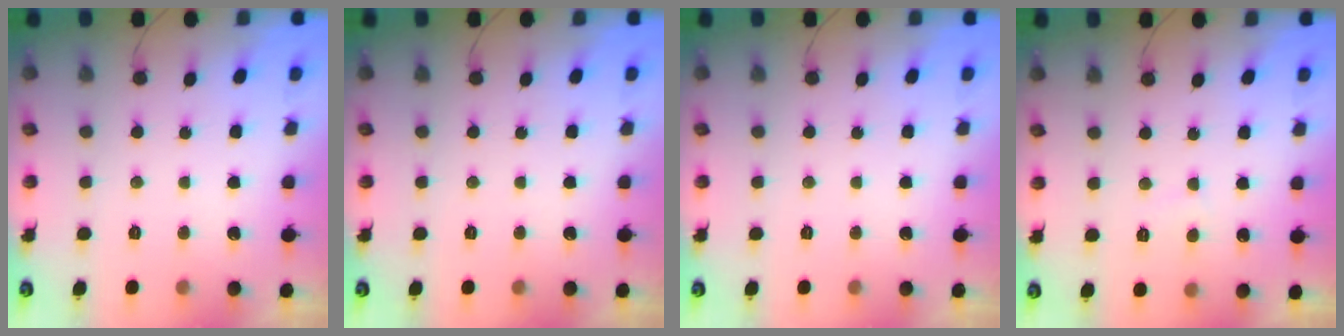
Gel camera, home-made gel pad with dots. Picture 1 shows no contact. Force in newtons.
{"total": 0.0}
{"total": 0.0}
{"total": 2.7, "press": 2.7, "slide": 0.3}